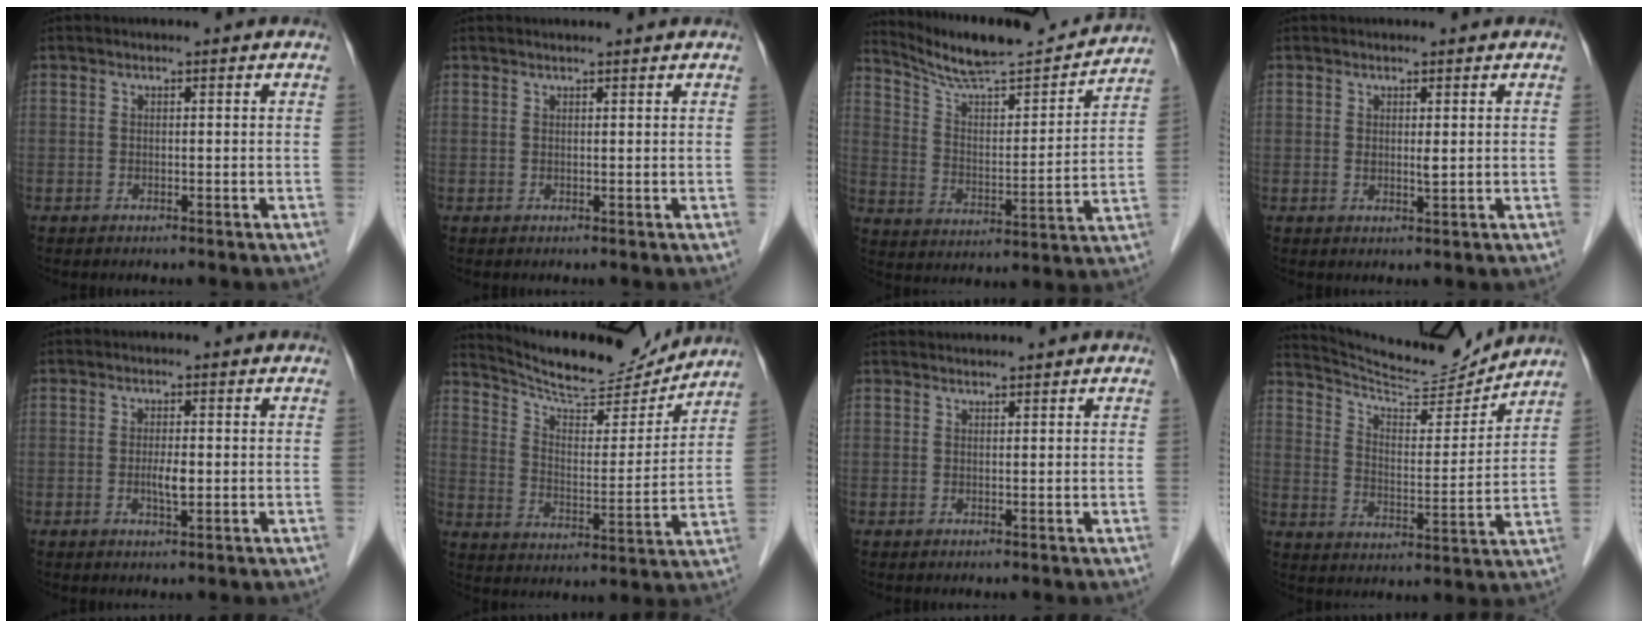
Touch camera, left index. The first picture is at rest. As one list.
[{"total": 2.1, "force": [2.0, 0.0, 0.6], "torque": [-0.008, 0.012, 0.026]}, {"total": 17.7, "force": [16.8, 1.2, 5.6], "torque": [-0.098, -0.021, 0.258]}, {"total": 1.1, "force": [0.3, 0.2, 1.0], "torque": [-0.018, -0.007, 0.005]}, {"total": 2.2, "force": [-0.4, 0.5, 2.1], "torque": [-0.044, -0.005, -0.006]}, {"total": 16.0, "force": [15.2, 2.3, 4.6], "torque": [-0.081, -0.014, 0.231]}, {"total": 2.0, "force": [2.0, -0.1, 0.2], "torque": [-0.002, 0.019, 0.036]}, {"total": 13.8, "force": [13.6, 0.1, 2.7], "torque": [-0.057, -0.014, 0.214]}]